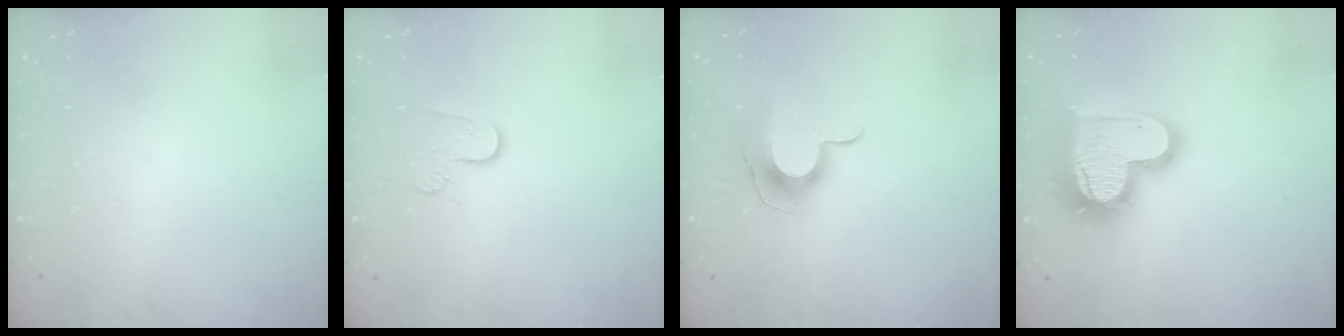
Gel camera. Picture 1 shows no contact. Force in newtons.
{"total": 6.2, "press": 6.1, "slide": 0.5}
{"total": 9.6, "press": 9.6, "slide": 0.1}
{"total": 18.8, "press": 18.7, "slide": 1.6}